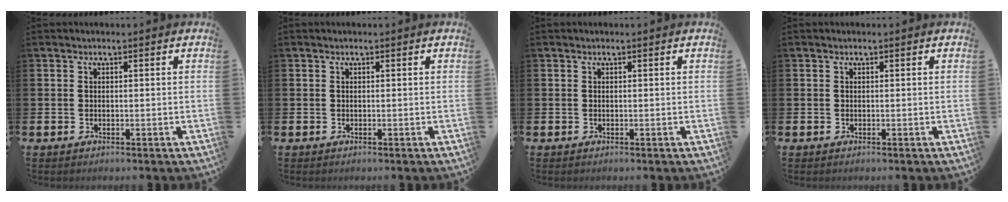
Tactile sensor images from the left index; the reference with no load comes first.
{"total": 0.0}
{"total": 0.0}
{"total": 0.0}